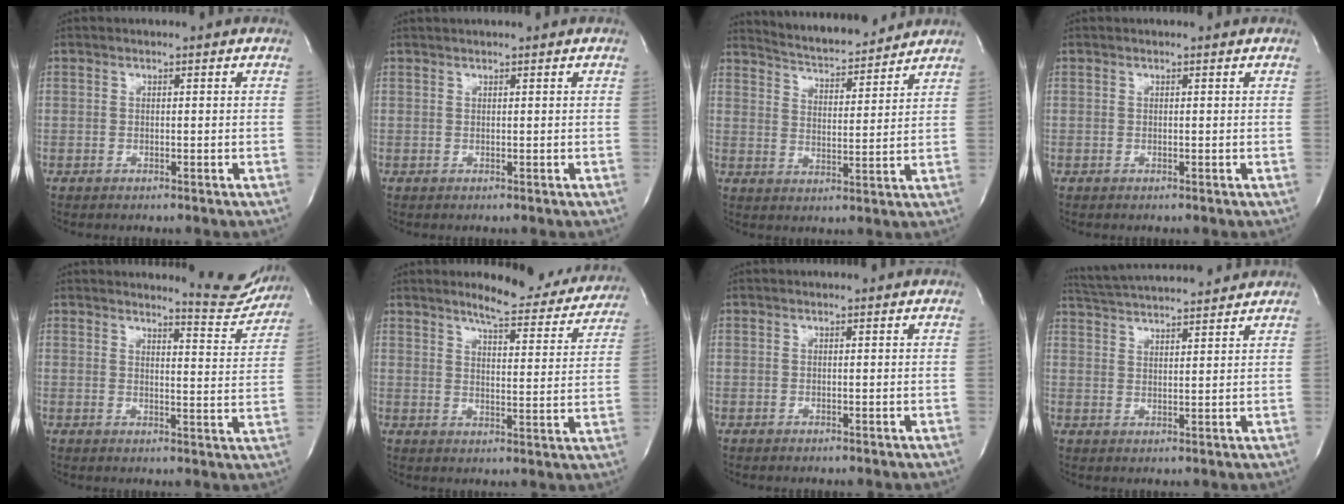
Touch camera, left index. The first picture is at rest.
{"total": 1.8, "force": [1.6, 0.0, 0.8], "torque": [-0.007, 0.020, 0.027]}
{"total": 10.5, "force": [10.2, 1.1, 2.3], "torque": [-0.046, 0.001, 0.157]}
{"total": 0.0}
{"total": 7.4, "force": [7.4, 0.4, 0.1], "torque": [0.004, -0.048, 0.077]}
{"total": 12.7, "force": [11.8, 2.4, 4.2], "torque": [-0.042, -0.030, 0.134]}
{"total": 0.0}
{"total": 13.0, "force": [12.1, 0.8, 4.6], "torque": [-0.094, 0.022, 0.185]}